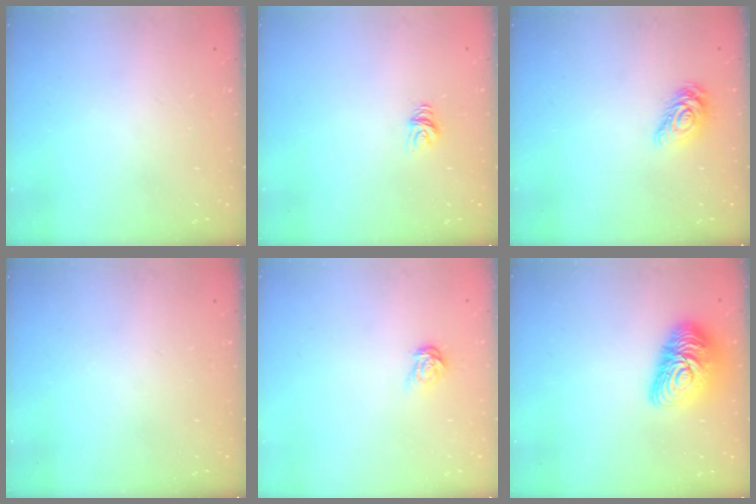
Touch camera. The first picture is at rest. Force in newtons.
{"total": 4.7, "press": 4.7, "slide": 0.3}
{"total": 9.4, "press": 9.4, "slide": 0.6}
{"total": 0.0}
{"total": 4.8, "press": 4.7, "slide": 0.5}
{"total": 14.9, "press": 14.9, "slide": 1.0}